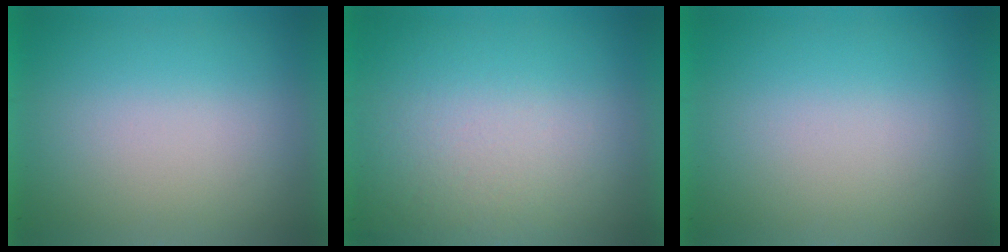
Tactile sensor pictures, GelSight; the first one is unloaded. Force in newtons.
{"total": 2.7}
{"total": 1.4}